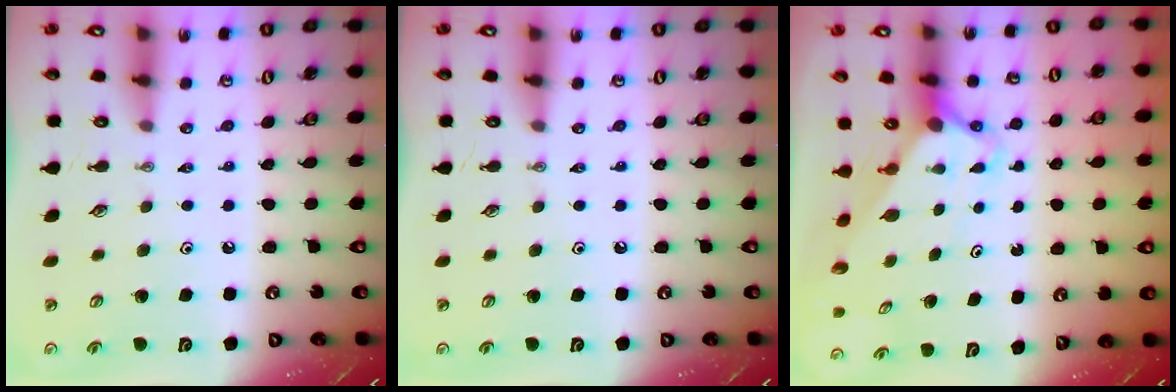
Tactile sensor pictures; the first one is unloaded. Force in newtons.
{"total": 0.0}
{"total": 3.0, "press": 3.0, "slide": 0.2}